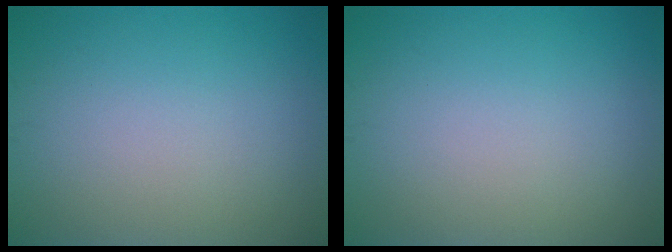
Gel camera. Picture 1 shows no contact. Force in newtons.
{"total": 0.0}